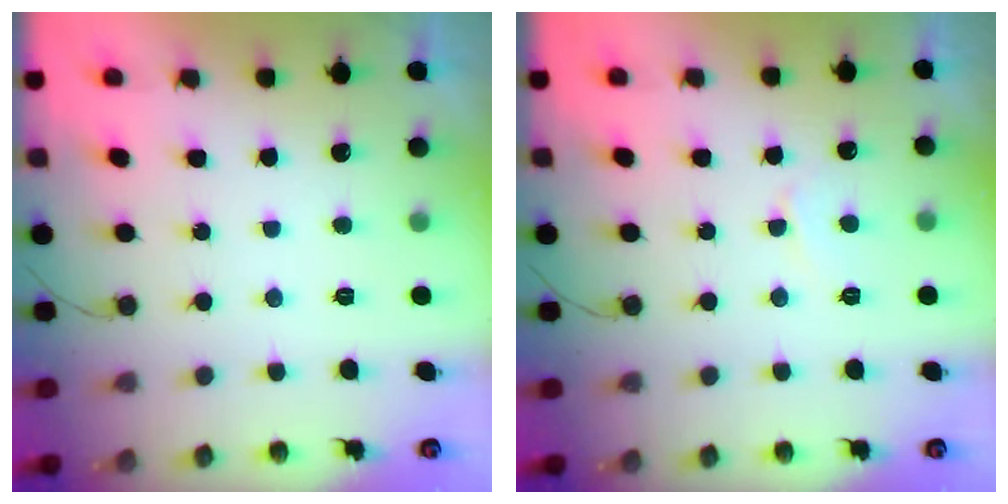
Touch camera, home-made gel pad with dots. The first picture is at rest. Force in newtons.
{"total": 3.7, "press": 3.7, "slide": 0.3}